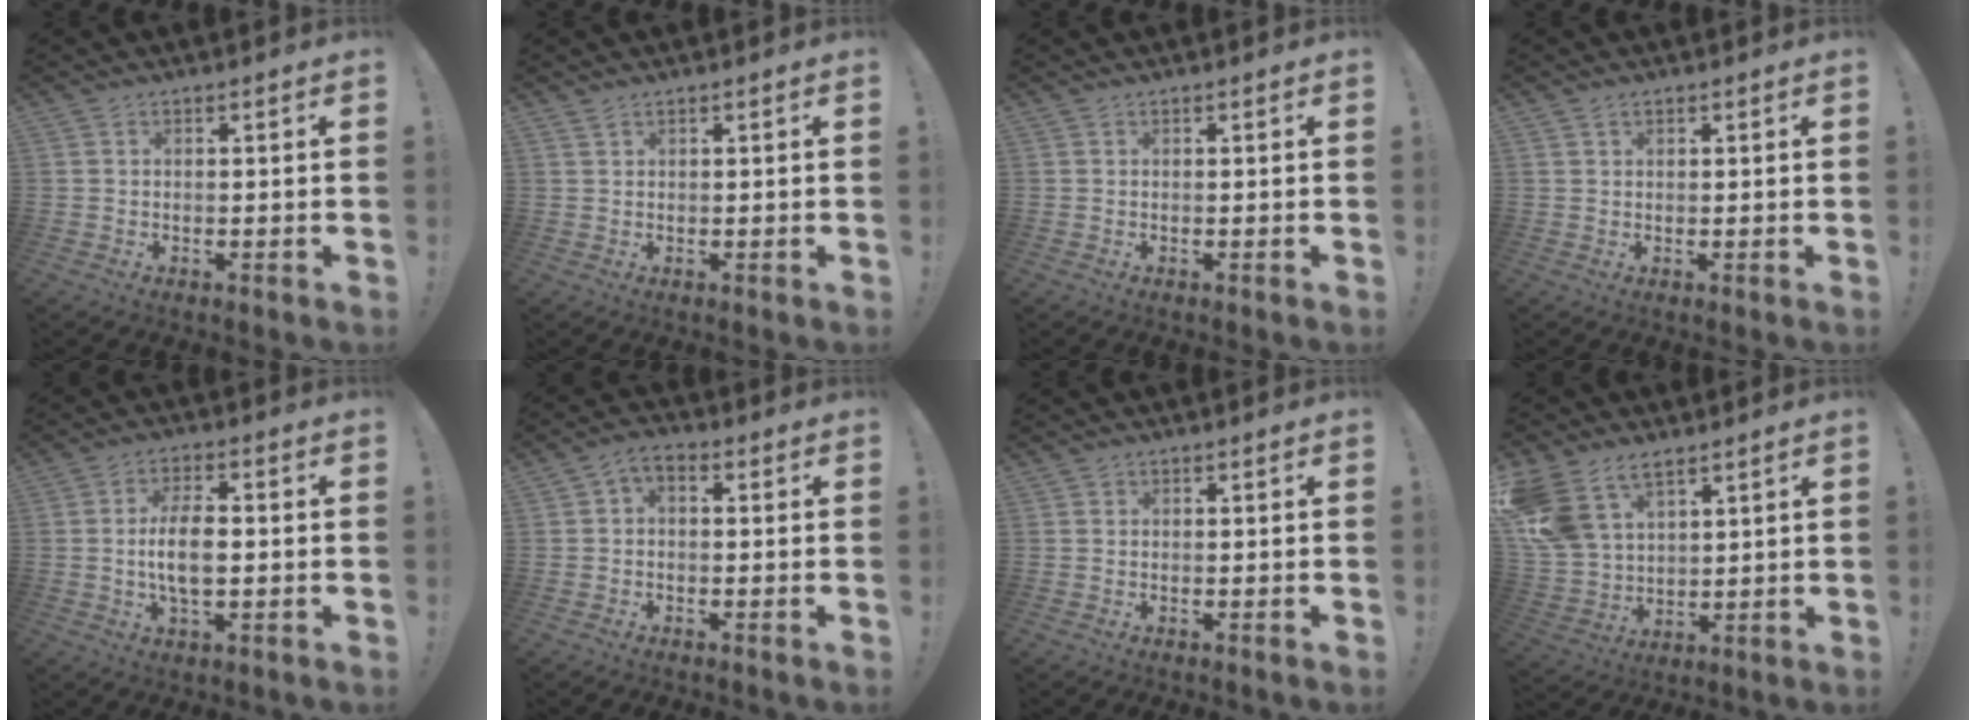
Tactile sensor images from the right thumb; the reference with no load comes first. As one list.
[{"total": 1.1, "force": [0.9, 0.3, 0.5], "torque": [-0.014, 0.001, 0.019]}, {"total": 0.0}, {"total": 1.0, "force": [0.7, 0.6, 0.4], "torque": [-0.005, -0.001, 0.013]}, {"total": 9.0, "force": [-0.6, 4.0, 8.0], "torque": [-0.154, -0.001, -0.018]}, {"total": 3.0, "force": [-0.8, 1.9, 2.2], "torque": [-0.038, 0.005, -0.012]}, {"total": 0.0}, {"total": 13.1, "force": [8.4, 7.8, 6.4], "torque": [-0.142, -0.047, 0.167]}]